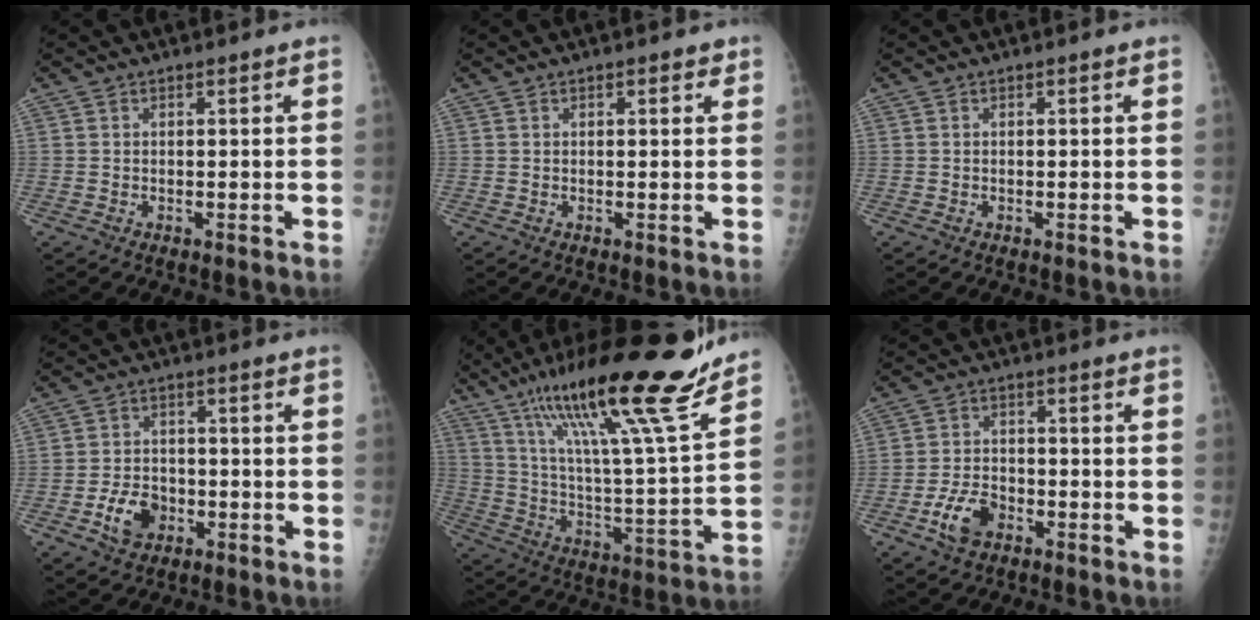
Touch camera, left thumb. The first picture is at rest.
{"total": 1.5, "force": [0.8, 0.8, 1.0], "torque": [-0.004, -0.001, 0.008]}
{"total": 0.0}
{"total": 6.8, "force": [-2.8, 4.9, 3.7], "torque": [-0.048, 0.018, -0.046]}
{"total": 25.6, "force": [18.4, 2.5, 17.6], "torque": [-0.272, -0.068, 0.311]}
{"total": 6.8, "force": [-3.5, 4.2, 4.1], "torque": [-0.072, 0.020, -0.062]}